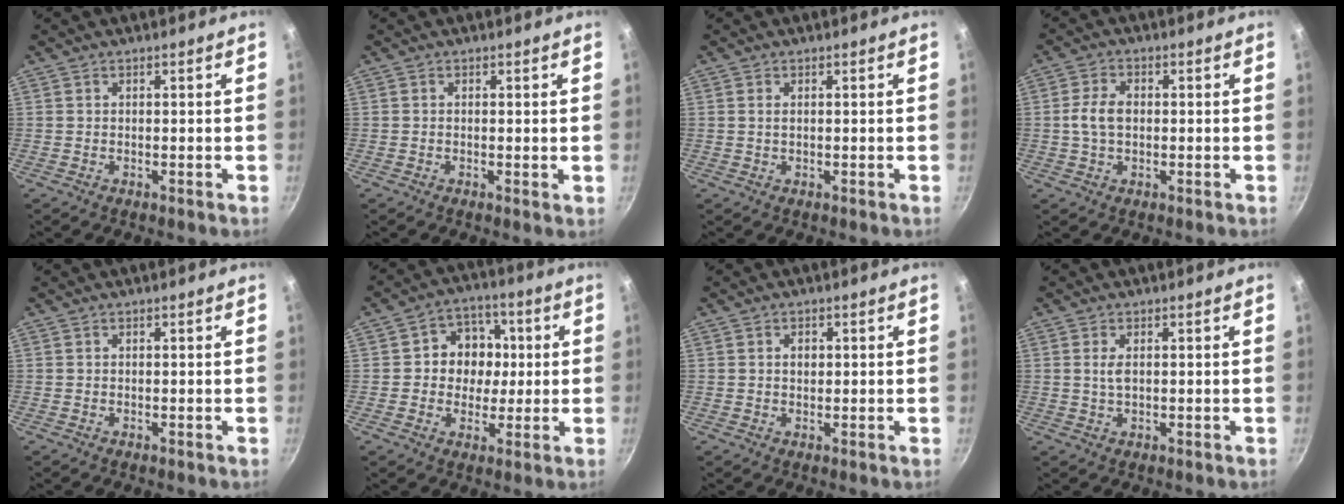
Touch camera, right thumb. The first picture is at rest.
{"total": 0.8, "force": [0.1, 0.2, 0.8], "torque": [-0.012, -0.002, -0.002]}
{"total": 0.9, "force": [0.2, 0.5, 0.8], "torque": [-0.015, 0.001, 0.003]}
{"total": 5.2, "force": [0.0, 3.4, 3.9], "torque": [-0.074, 0.014, -0.004]}
{"total": 0.0}
{"total": 9.7, "force": [0.8, 8.6, 4.4], "torque": [-0.018, 0.007, 0.002]}
{"total": 1.7, "force": [0.3, 1.2, 1.0], "torque": [-0.011, 0.001, 0.005]}
{"total": 2.3, "force": [0.4, 1.1, 1.9], "torque": [-0.037, -0.002, 0.009]}